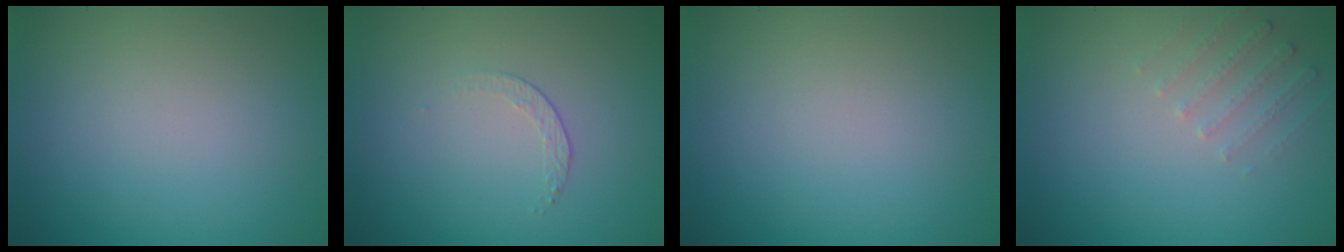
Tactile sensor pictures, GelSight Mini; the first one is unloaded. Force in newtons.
{"total": 1.2, "press": 0.5, "slide": 1.1}
{"total": 0.0}
{"total": 1.6, "press": 1.6, "slide": 0.4}